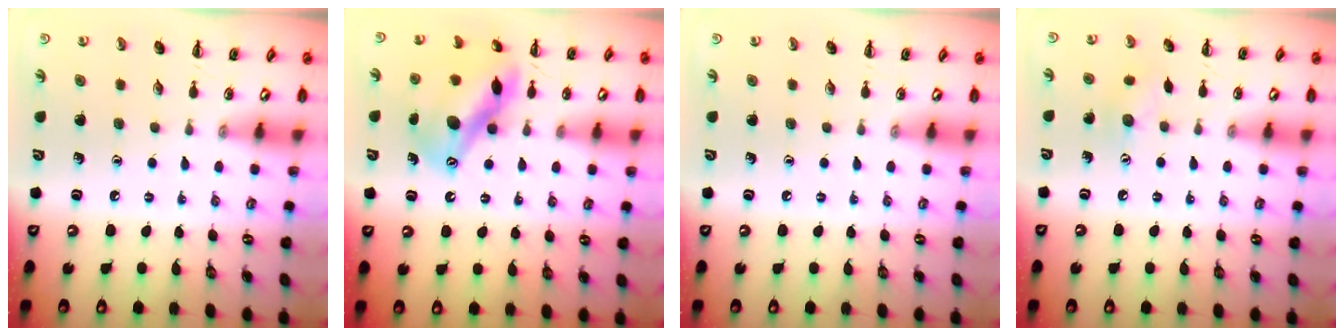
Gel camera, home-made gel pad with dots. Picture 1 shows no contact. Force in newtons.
{"total": 14.1, "press": 13.6, "slide": 3.7}
{"total": 0.0}
{"total": 6.9, "press": 6.7, "slide": 1.3}